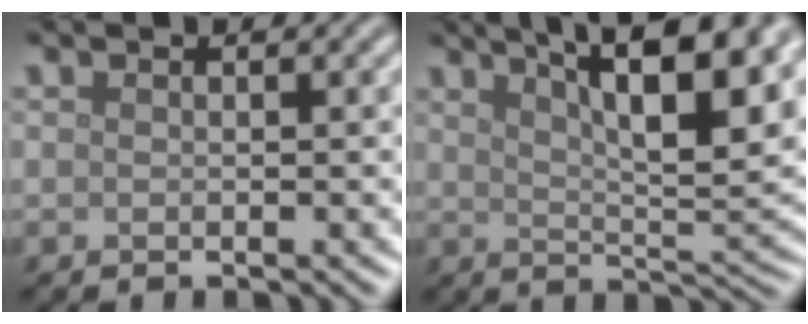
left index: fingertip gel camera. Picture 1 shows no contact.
{"total": 13.9, "force": [7.6, 4.1, 10.9], "torque": [-0.122, 0.025, 0.093]}